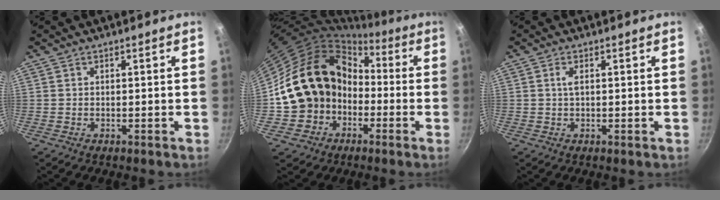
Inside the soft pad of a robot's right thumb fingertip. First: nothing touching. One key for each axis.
{"total": 16.9, "fx": -2.3, "fy": 14.5, "fz": 8.3, "tx": -0.110, "ty": 0.059, "tz": -0.026}
{"total": 1.6, "fx": 0.3, "fy": 0.5, "fz": 1.5, "tx": -0.033, "ty": 0.002, "tz": 0.005}